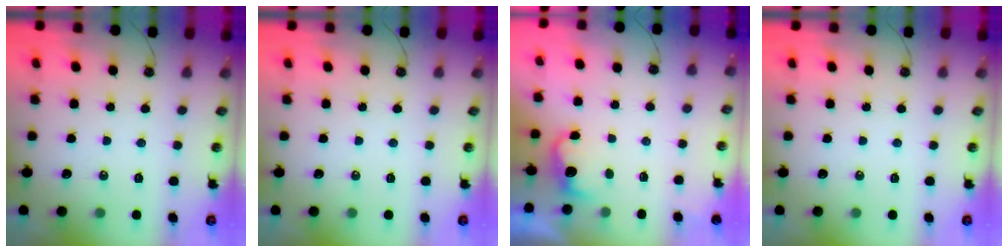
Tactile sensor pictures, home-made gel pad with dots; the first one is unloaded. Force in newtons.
{"total": 0.0}
{"total": 4.2, "press": 4.1, "slide": 1.0}
{"total": 0.0}